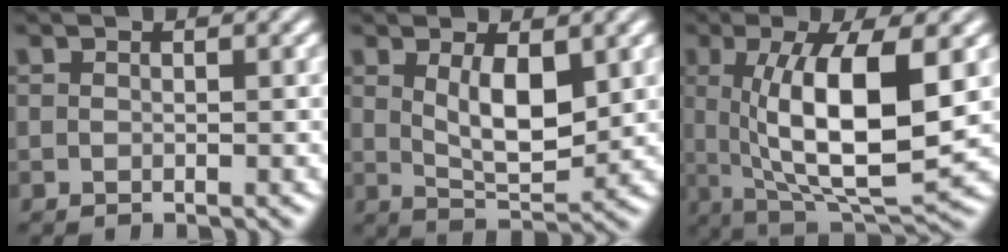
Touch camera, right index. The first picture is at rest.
{"total": 4.6, "force": [1.0, 0.9, 4.4], "torque": [-0.066, -0.022, 0.030]}
{"total": 10.3, "force": [0.7, 3.5, 9.7], "torque": [-0.164, -0.026, 0.037]}